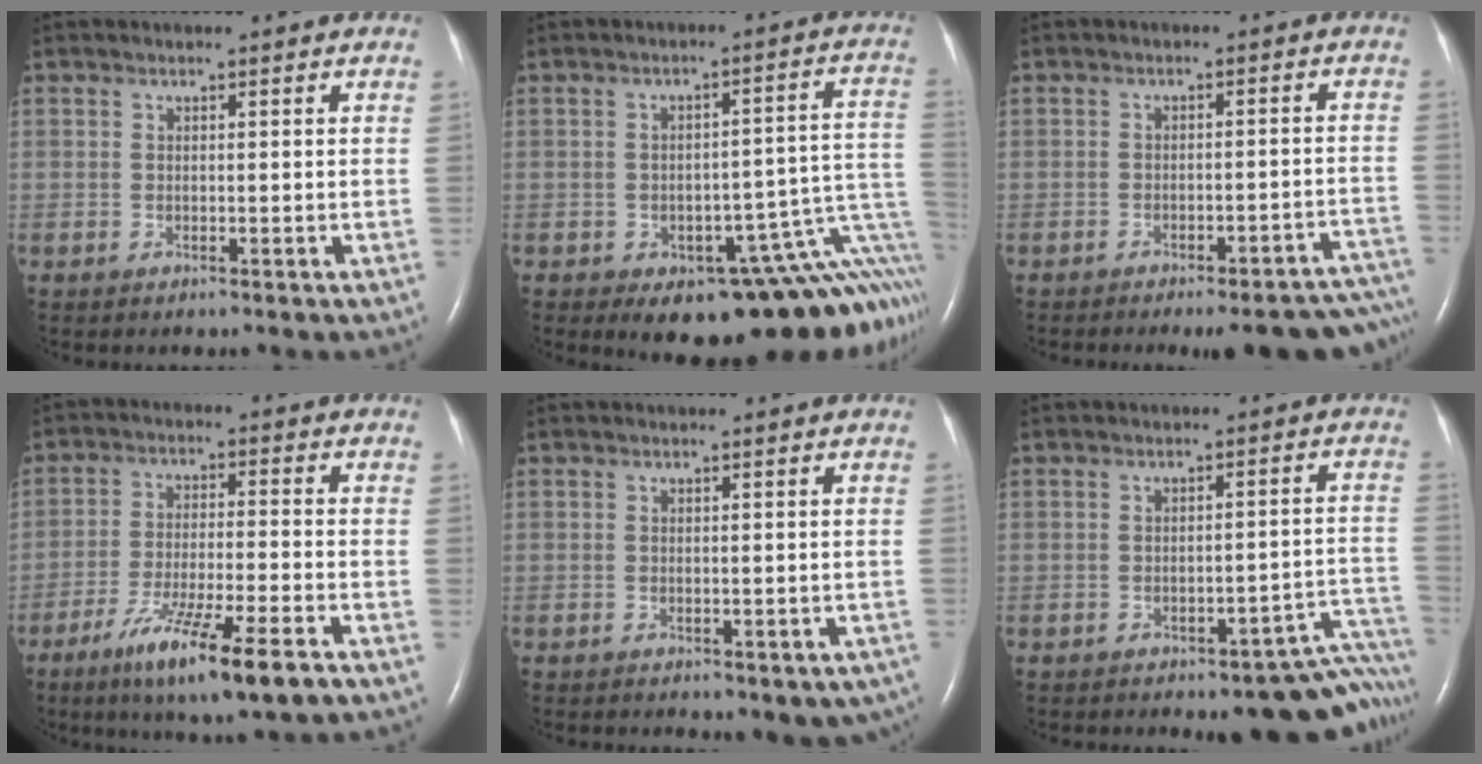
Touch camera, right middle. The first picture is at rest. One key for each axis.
{"total": 16.7, "fx": -11.7, "fy": 5.5, "fz": 10.5, "tx": -0.015, "ty": 0.059, "tz": -0.133}
{"total": 16.1, "fx": -14.6, "fy": 2.8, "fz": 6.2, "tx": -0.015, "ty": 0.022, "tz": -0.163}
{"total": 12.6, "fx": -7.7, "fy": 0.5, "fz": 10.0, "tx": -0.180, "ty": -0.033, "tz": -0.129}
{"total": 5.0, "fx": -3.4, "fy": 2.3, "fz": 2.9, "tx": -0.021, "ty": 0.004, "tz": -0.041}
{"total": 12.1, "fx": -10.6, "fy": 2.4, "fz": 5.3, "tx": 0.003, "ty": 0.038, "tz": -0.120}